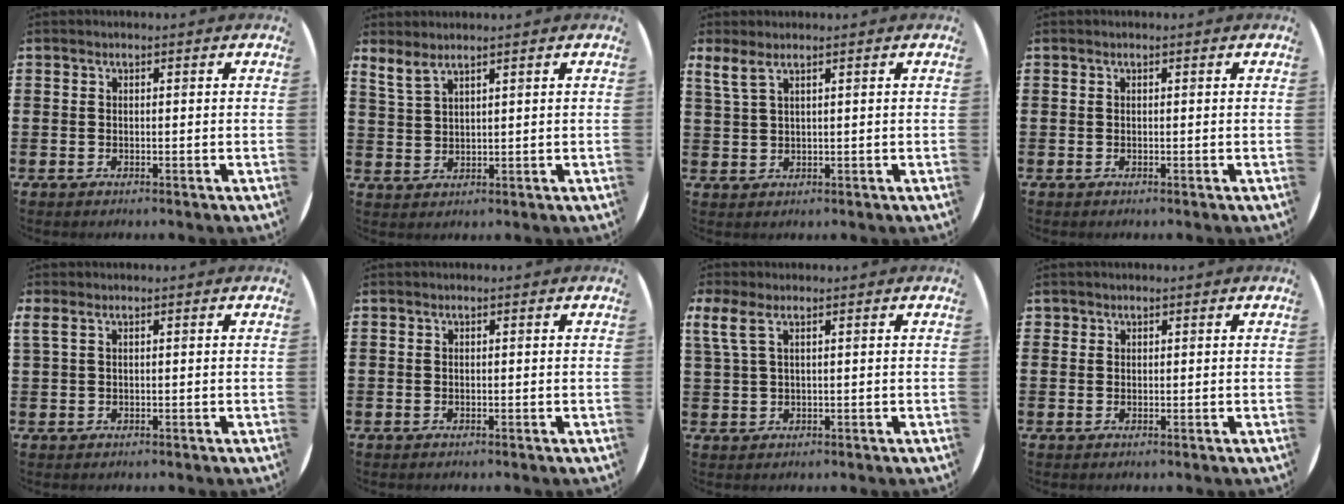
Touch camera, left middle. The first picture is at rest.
{"total": 2.4, "force": [2.2, 0.4, 1.0], "torque": [-0.024, 0.000, 0.042]}
{"total": 2.3, "force": [1.7, 0.4, 1.5], "torque": [-0.033, 0.002, 0.030]}
{"total": 0.0}
{"total": 0.7, "force": [0.4, 0.1, 0.6], "torque": [-0.013, 0.002, 0.007]}
{"total": 0.0}
{"total": 2.7, "force": [1.5, 0.6, 2.1], "torque": [-0.048, 0.003, 0.028]}
{"total": 0.7, "force": [0.5, 0.4, -0.1], "torque": [0.000, 0.003, 0.011]}